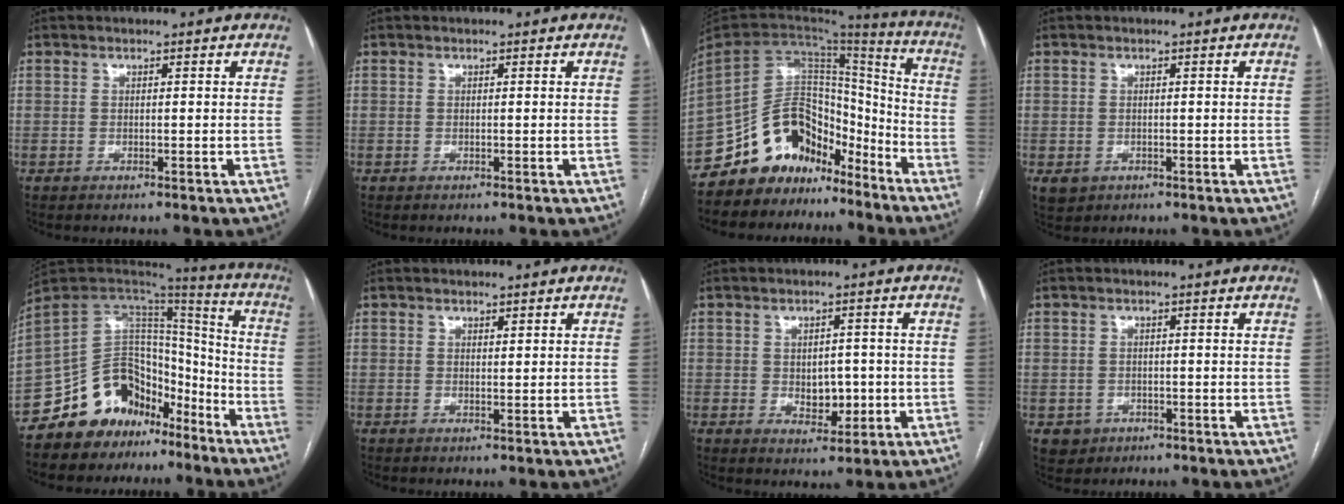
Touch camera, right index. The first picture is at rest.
{"total": 0.0}
{"total": 15.0, "force": [-11.6, 8.7, 3.9], "torque": [-0.062, 0.089, -0.200]}
{"total": 2.4, "force": [-0.7, 2.1, 0.8], "torque": [-0.012, 0.000, 0.002]}
{"total": 15.6, "force": [-11.1, 10.1, 4.4], "torque": [-0.059, 0.099, -0.184]}
{"total": 0.6, "force": [0.5, 0.2, 0.3], "torque": [-0.006, -0.004, 0.008]}
{"total": 4.5, "force": [-0.5, 3.0, 3.4], "torque": [-0.038, 0.002, 0.003]}
{"total": 2.9, "force": [-1.0, 2.7, 0.3], "torque": [0.001, 0.007, -0.010]}